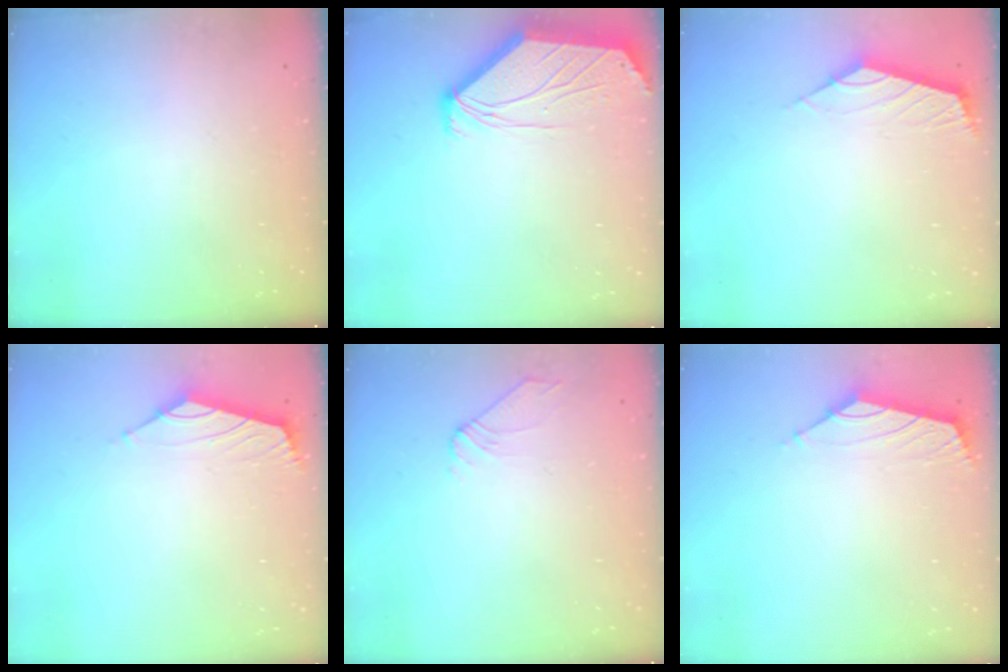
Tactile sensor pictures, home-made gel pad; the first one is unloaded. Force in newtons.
{"total": 1.6, "press": 1.5, "slide": 0.5}
{"total": 2.6, "press": 2.5, "slide": 0.6}
{"total": 1.8, "press": 1.6, "slide": 0.7}
{"total": 4.4, "press": 4.4, "slide": 0.7}
{"total": 1.6, "press": 1.5, "slide": 0.7}